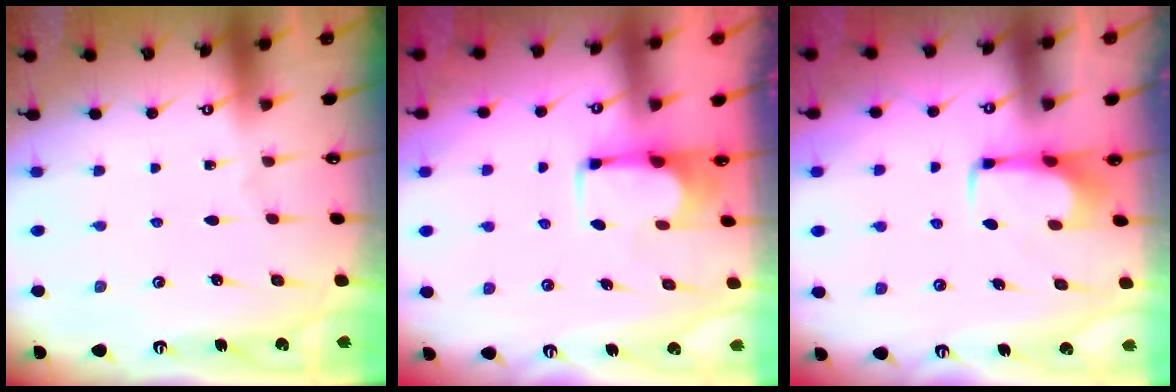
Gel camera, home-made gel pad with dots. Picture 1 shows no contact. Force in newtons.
{"total": 1.8, "press": 1.7, "slide": 0.5}
{"total": 1.6, "press": 1.5, "slide": 0.4}